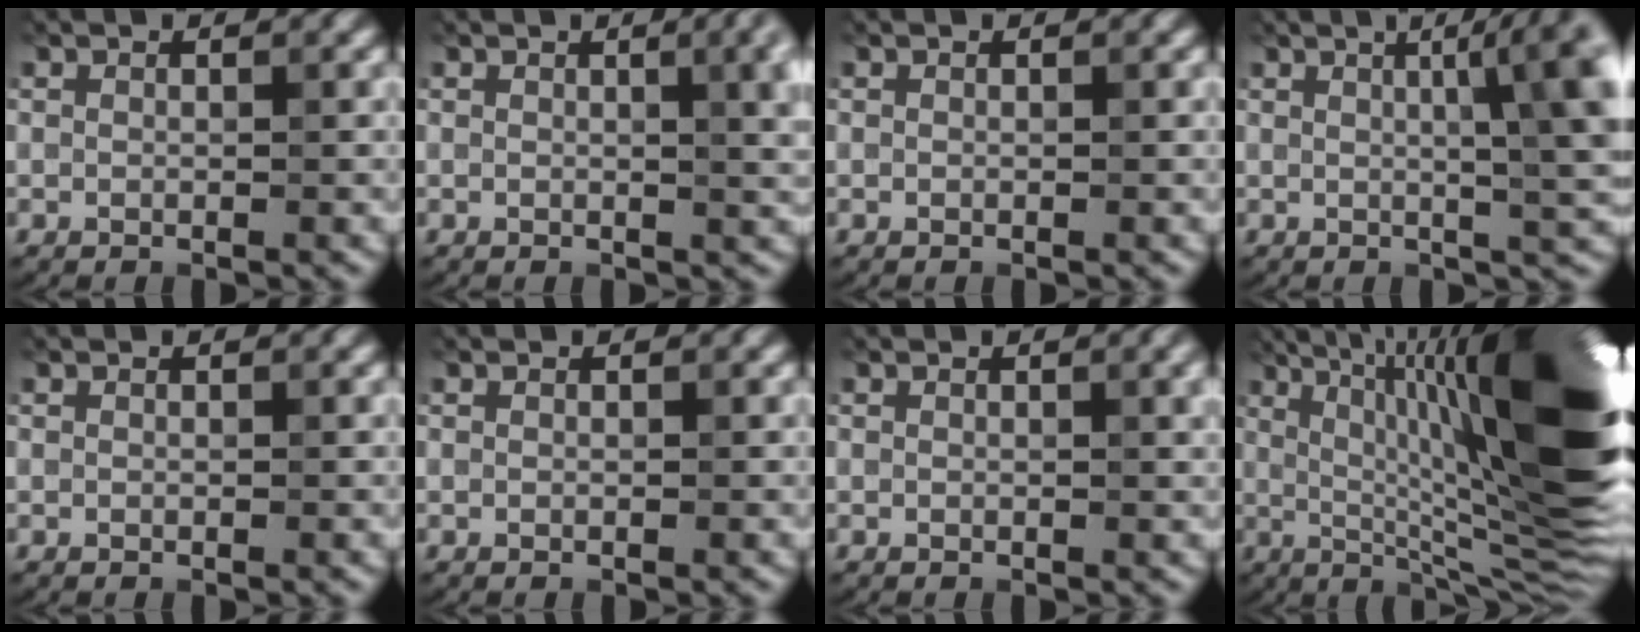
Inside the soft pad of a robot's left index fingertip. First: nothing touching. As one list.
[{"total": 7.3, "force": [2.1, 3.5, 6.1], "torque": [-0.030, 0.038, 0.019]}, {"total": 0.0}, {"total": 8.4, "force": [1.8, 2.0, 7.9], "torque": [-0.072, 0.025, 0.024]}, {"total": 0.0}, {"total": 0.0}, {"total": 2.2, "force": [0.8, 0.8, 1.9], "torque": [-0.015, 0.006, 0.015]}, {"total": 17.1, "force": [2.6, 3.9, 16.5], "torque": [-0.233, 0.021, 0.053]}]